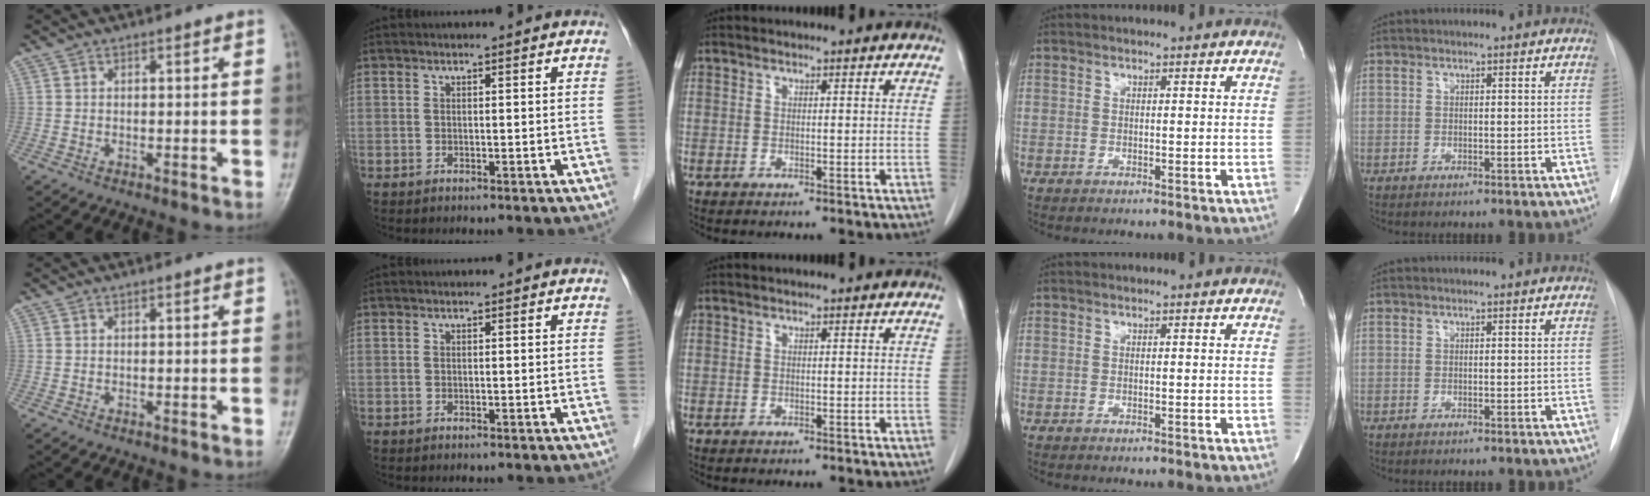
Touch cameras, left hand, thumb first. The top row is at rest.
{}